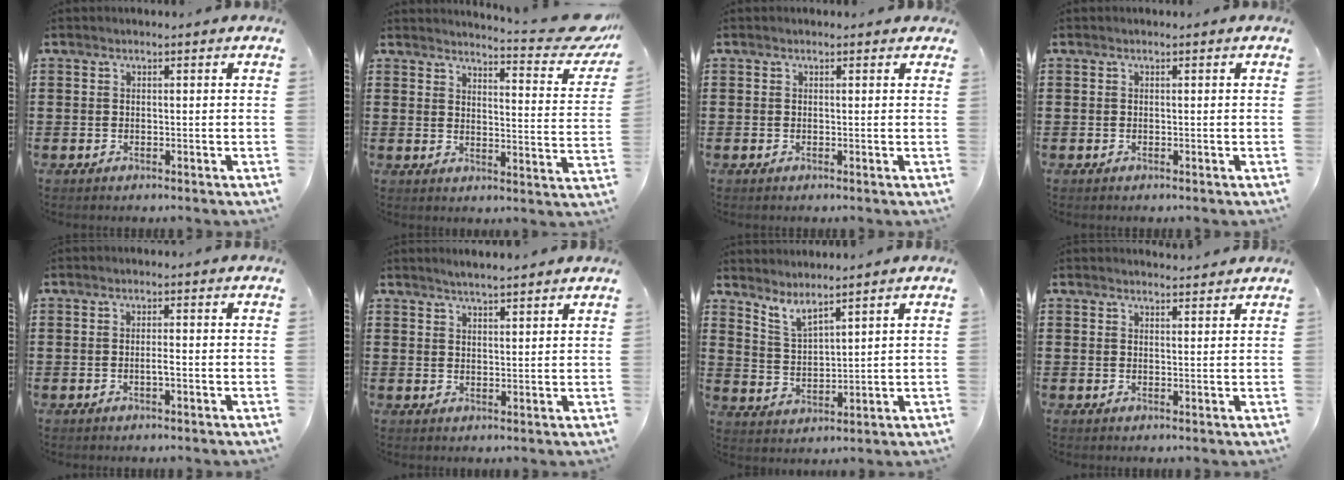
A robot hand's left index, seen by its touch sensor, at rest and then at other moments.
{"total": 6.0, "force": [5.4, -0.1, 2.6], "torque": [-0.041, -0.047, 0.087]}
{"total": 0.6, "force": [0.1, 0.5, 0.1], "torque": [-0.005, 0.005, 0.001]}
{"total": 0.0}
{"total": 1.4, "force": [-0.3, 0.1, 1.3], "torque": [-0.025, 0.000, -0.006]}
{"total": 2.6, "force": [2.6, -0.3, 0.5], "torque": [-0.016, -0.003, 0.048]}
{"total": 4.1, "force": [3.7, 0.3, 1.8], "torque": [-0.045, -0.014, 0.066]}
{"total": 1.7, "force": [1.7, 0.1, 0.1], "torque": [-0.007, 0.001, 0.034]}